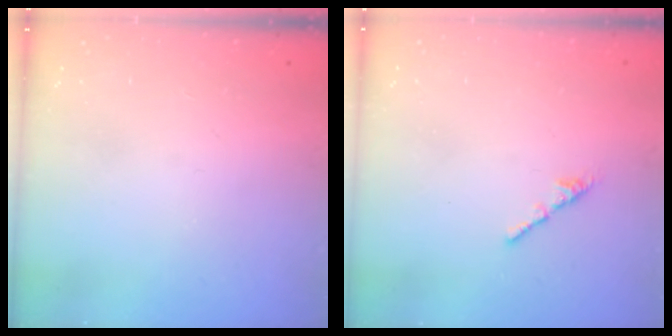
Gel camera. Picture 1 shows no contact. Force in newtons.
{"total": 2.1, "press": 2.0, "slide": 0.7}